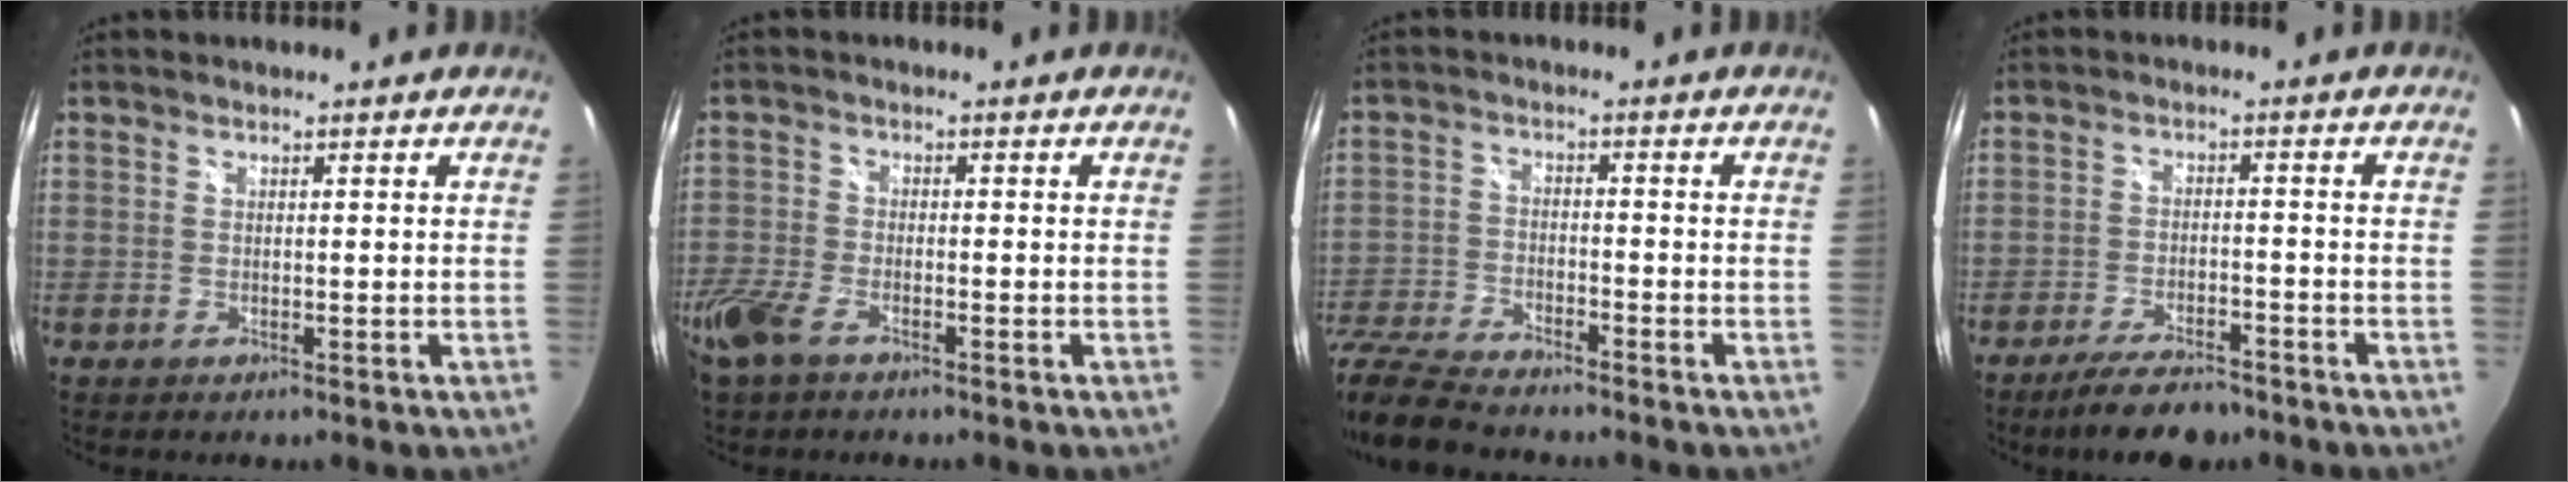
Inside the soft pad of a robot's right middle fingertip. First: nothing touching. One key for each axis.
{"total": 6.9, "fx": -4.6, "fy": 2.9, "fz": 4.2, "tx": -0.113, "ty": -0.014, "tz": -0.096}
{"total": 13.7, "fx": -11.6, "fy": 3.4, "fz": 6.4, "tx": -0.165, "ty": -0.030, "tz": -0.225}
{"total": 8.7, "fx": -7.2, "fy": 2.2, "fz": 4.4, "tx": -0.097, "ty": -0.015, "tz": -0.117}